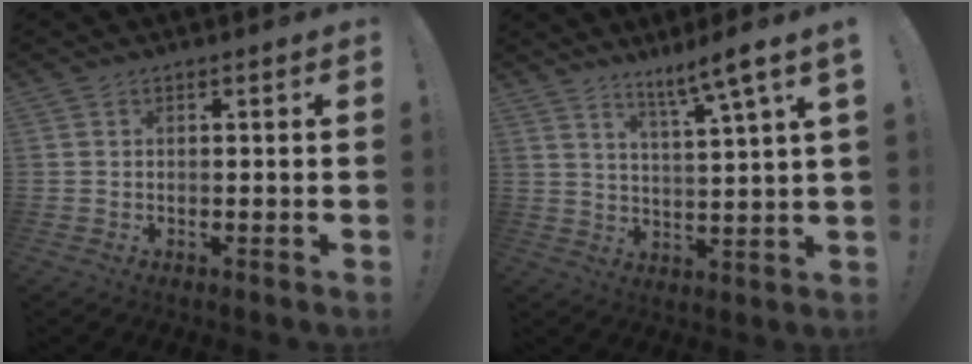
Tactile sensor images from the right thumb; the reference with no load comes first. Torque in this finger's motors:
{"motor_torque": [0.06, 0.08, 0.22, 0.19, 0.10]}